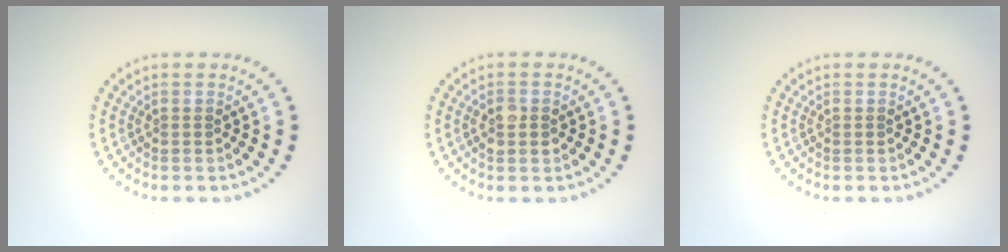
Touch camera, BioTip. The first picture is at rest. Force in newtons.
{"total": 2.1, "press": 2.1, "slide": 0.1}
{"total": 0.0}